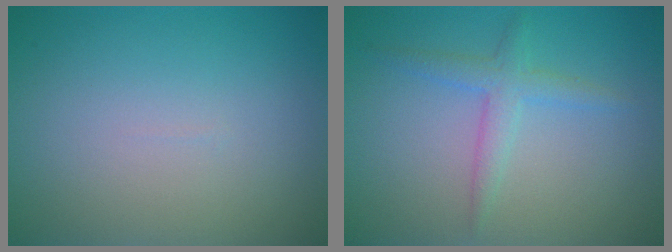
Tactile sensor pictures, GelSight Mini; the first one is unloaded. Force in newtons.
{"total": 2.2, "press": 2.2, "slide": 0.1}